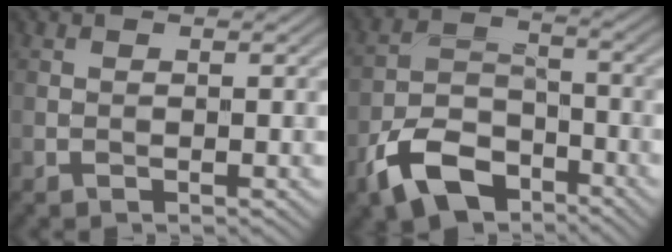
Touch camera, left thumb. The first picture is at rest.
{"total": 9.2, "force": [-5.8, 5.0, 5.1], "torque": [-0.109, -0.009, -0.123]}